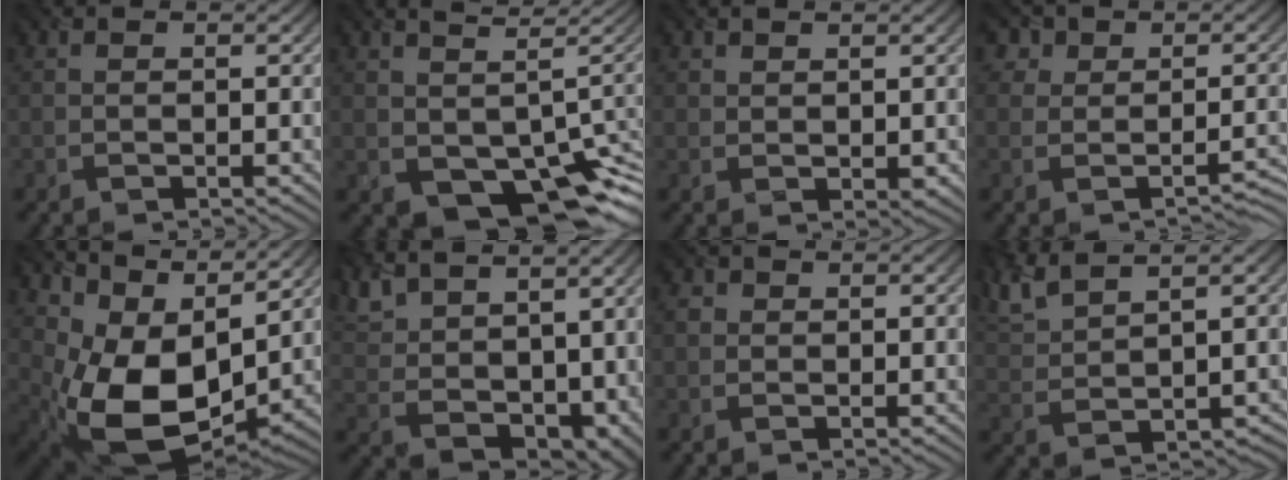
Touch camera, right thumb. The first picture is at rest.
{"total": 10.4, "force": [-0.6, 6.2, 8.3], "torque": [-0.130, -0.031, 0.011]}
{"total": 1.7, "force": [1.1, 1.0, 0.7], "torque": [-0.013, -0.004, 0.025]}
{"total": 3.4, "force": [1.2, 2.8, 1.5], "torque": [-0.014, -0.004, 0.016]}
{"total": 13.2, "force": [2.5, 8.6, 9.7], "torque": [-0.192, -0.025, 0.055]}
{"total": 12.8, "force": [7.3, 6.6, 8.2], "torque": [-0.204, 0.008, 0.149]}
{"total": 1.4, "force": [0.3, 1.4, 0.4], "torque": [-0.009, -0.001, -0.001]}
{"total": 6.7, "force": [5.1, 1.9, 3.9], "torque": [-0.095, 0.019, 0.110]}